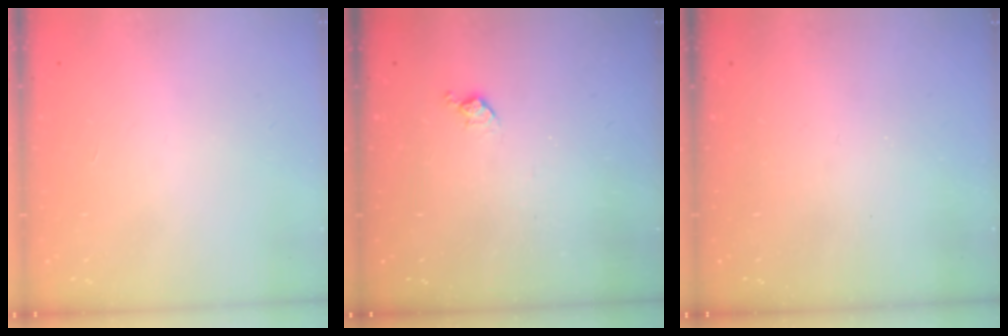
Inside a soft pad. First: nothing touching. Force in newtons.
{"total": 5.1, "press": 5.0, "slide": 0.7}
{"total": 0.0}